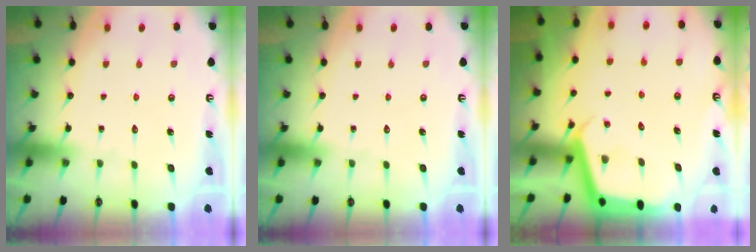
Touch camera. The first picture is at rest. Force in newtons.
{"total": 0.0}
{"total": 3.8, "press": 3.8, "slide": 0.3}